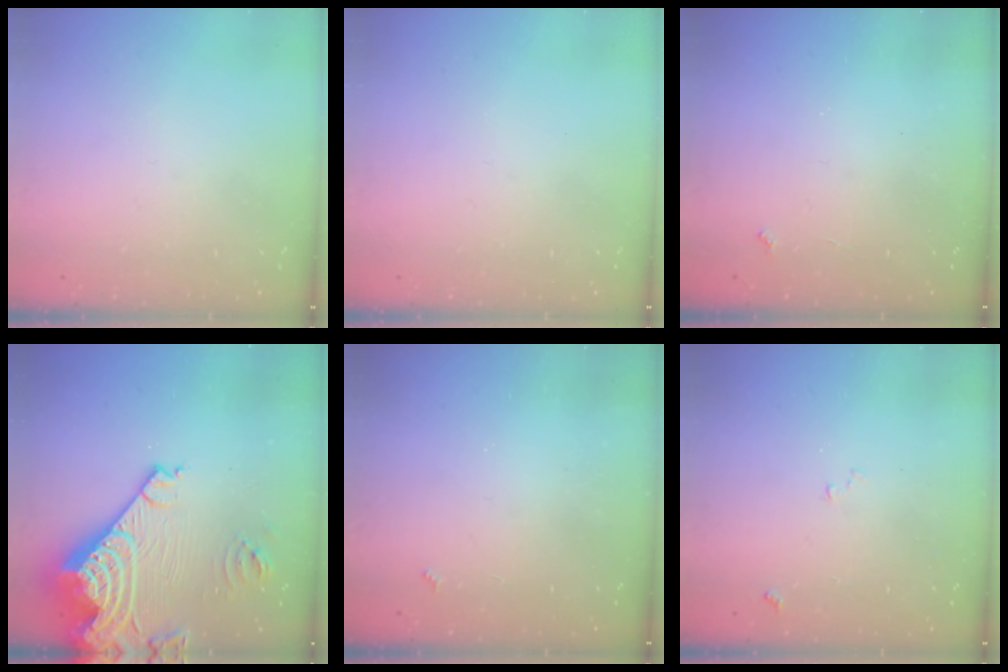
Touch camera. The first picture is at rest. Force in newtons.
{"total": 0.0}
{"total": 2.2, "press": 2.1, "slide": 0.4}
{"total": 20.7, "press": 20.6, "slide": 2.4}
{"total": 2.5, "press": 2.5, "slide": 0.4}
{"total": 7.4, "press": 7.4, "slide": 0.9}